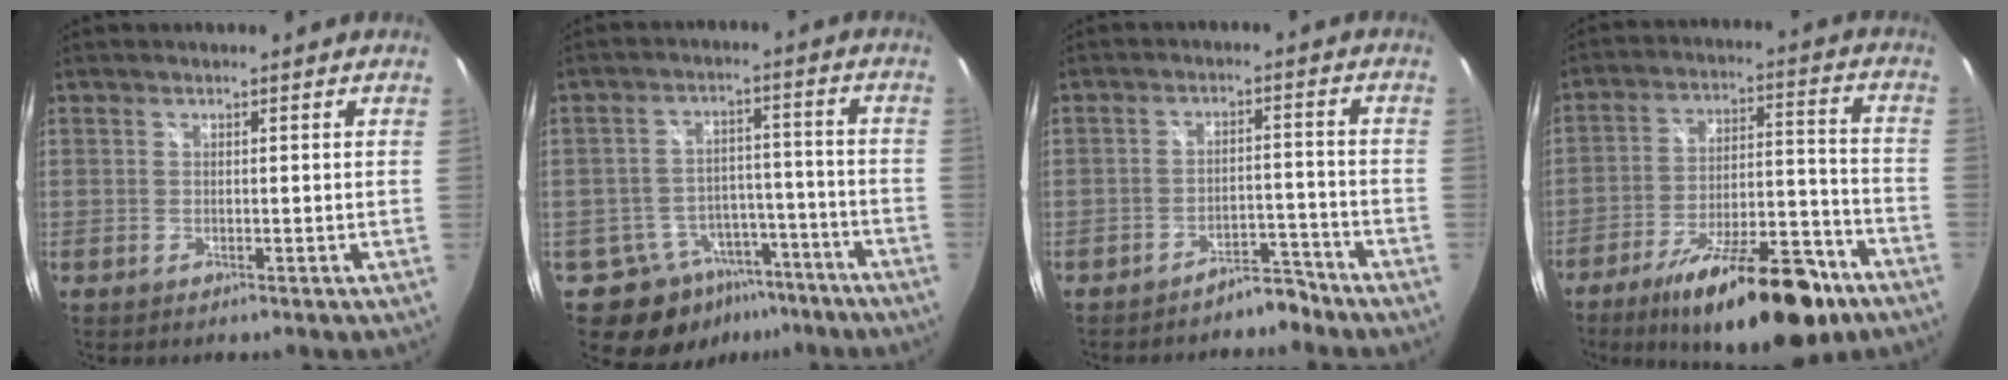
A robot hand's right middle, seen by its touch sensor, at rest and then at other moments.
{"total": 12.2, "force": [-7.9, 8.2, 4.4], "torque": [-0.088, 0.023, -0.093]}
{"total": 5.0, "force": [-4.5, 1.7, 1.1], "torque": [-0.022, 0.019, -0.062]}
{"total": 22.4, "force": [-15.1, 7.3, 14.8], "torque": [-0.232, -0.011, -0.221]}